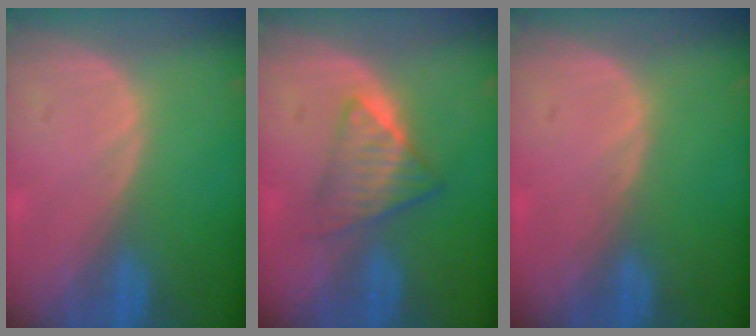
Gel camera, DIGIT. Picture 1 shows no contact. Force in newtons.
{"total": 6.1, "press": 5.2, "slide": 3.1}
{"total": 0.0}